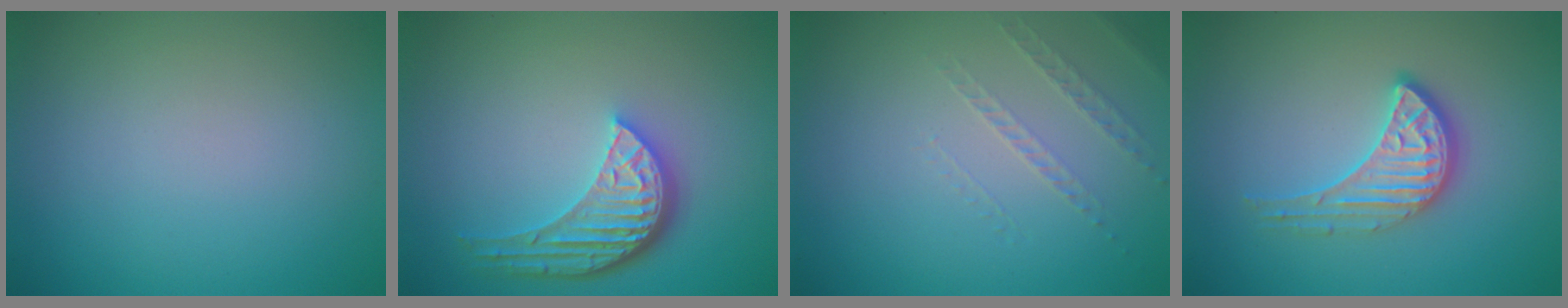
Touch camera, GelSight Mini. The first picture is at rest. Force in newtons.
{"total": 5.3, "press": 3.9, "slide": 3.5}
{"total": 1.1, "press": 0.6, "slide": 0.9}
{"total": 3.2, "press": 2.9, "slide": 1.2}